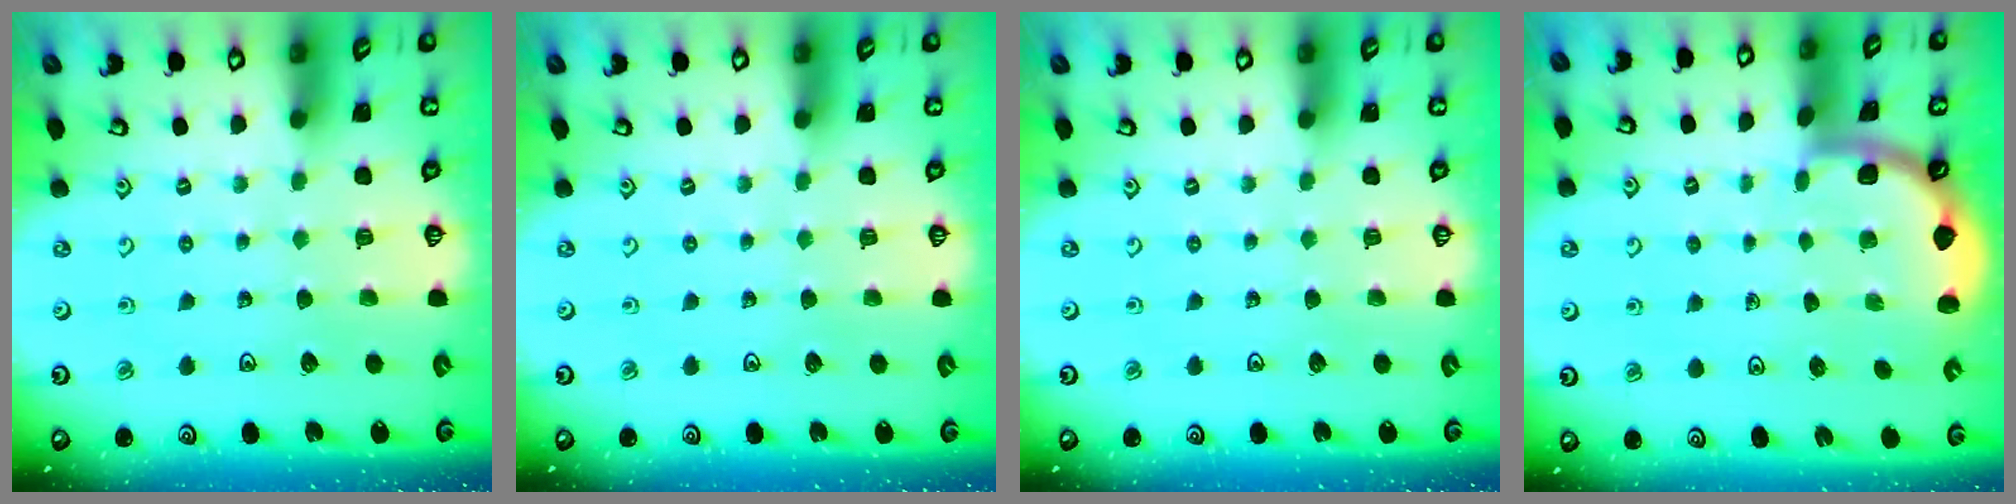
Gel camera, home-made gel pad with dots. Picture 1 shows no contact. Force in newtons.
{"total": 0.0}
{"total": 0.0}
{"total": 1.8, "press": 1.8, "slide": 0.0}